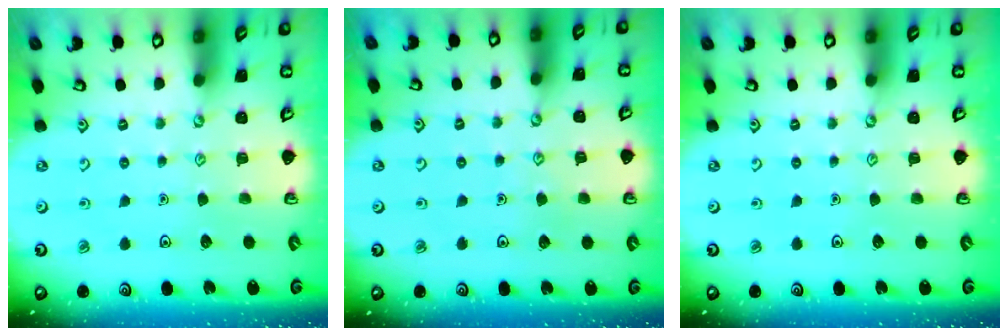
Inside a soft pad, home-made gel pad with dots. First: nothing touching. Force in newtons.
{"total": 4.0, "press": 4.0, "slide": 0.2}
{"total": 0.0}